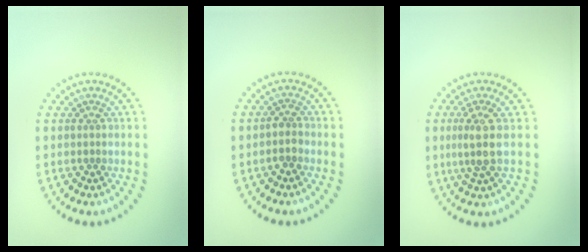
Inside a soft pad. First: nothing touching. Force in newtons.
{"total": 1.5, "press": 1.2, "slide": 0.9}
{"total": 2.5, "press": 2.0, "slide": 1.5}